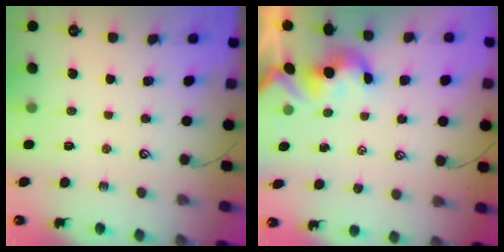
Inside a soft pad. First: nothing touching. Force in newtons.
{"total": 1.9, "press": 1.8, "slide": 0.6}